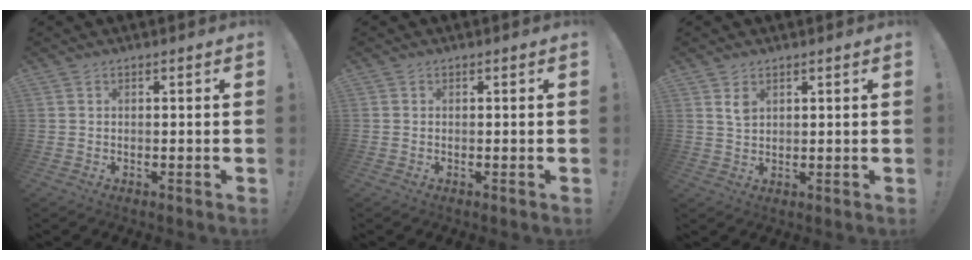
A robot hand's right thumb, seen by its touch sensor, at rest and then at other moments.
{"total": 0.0}
{"total": 2.9, "force": [1.6, 1.6, 1.8], "torque": [-0.021, -0.009, 0.026]}